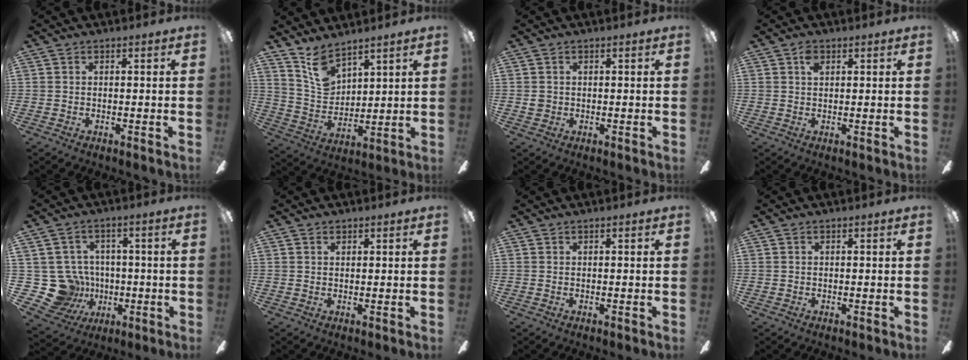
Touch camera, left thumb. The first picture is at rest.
{"total": 9.6, "force": [7.6, 4.6, 3.7], "torque": [-0.084, -0.037, 0.147]}
{"total": 1.8, "force": [0.0, 1.6, 0.7], "torque": [-0.014, 0.005, 0.000]}
{"total": 2.5, "force": [1.1, 1.5, 1.7], "torque": [-0.030, 0.000, 0.018]}
{"total": 12.9, "force": [-2.0, 12.0, 4.2], "torque": [-0.126, 0.008, -0.024]}
{"total": 1.0, "force": [0.6, 0.7, 0.5], "torque": [-0.010, 0.002, 0.011]}
{"total": 0.0}
{"total": 0.0}